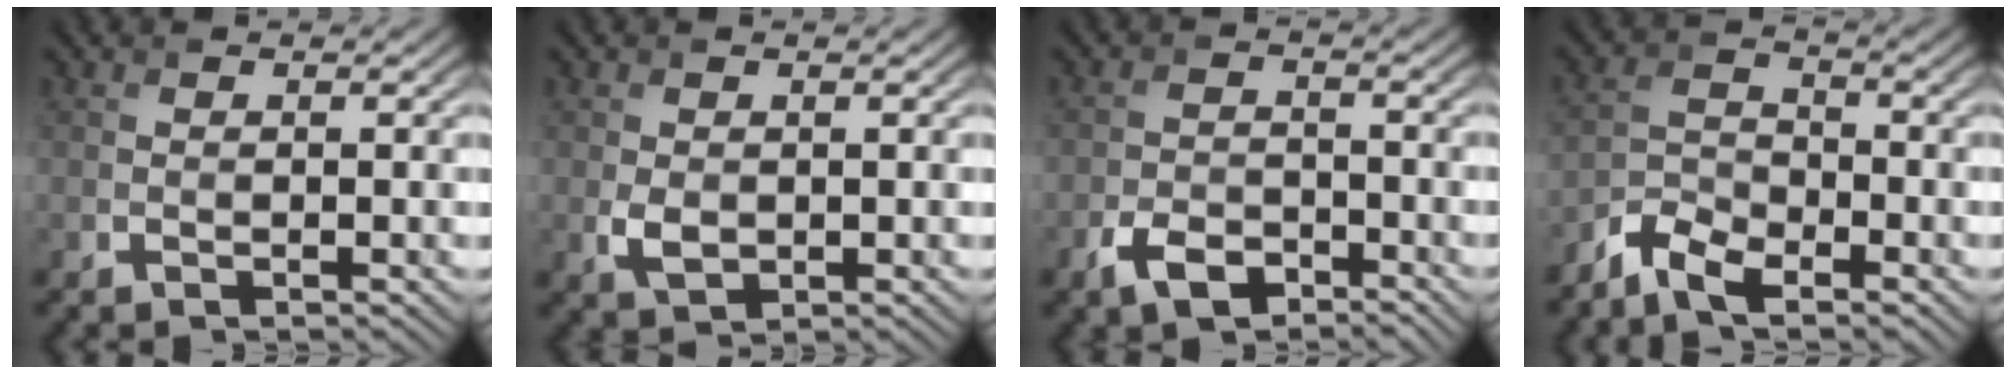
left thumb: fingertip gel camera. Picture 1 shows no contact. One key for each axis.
{"total": 2.3, "fx": -0.1, "fy": 1.7, "fz": 1.6, "tx": -0.037, "ty": -0.006, "tz": 0.002}
{"total": 4.4, "fx": -3.0, "fy": 2.4, "fz": 2.3, "tx": -0.045, "ty": -0.007, "tz": -0.064}
{"total": 5.2, "fx": -4.1, "fy": 2.1, "fz": 2.5, "tx": -0.055, "ty": -0.006, "tz": -0.093}